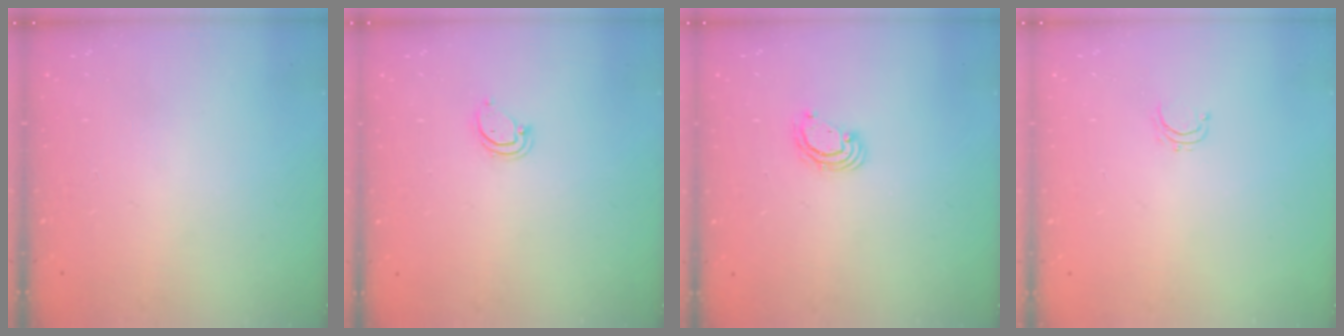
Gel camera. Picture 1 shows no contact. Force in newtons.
{"total": 3.6, "press": 3.6, "slide": 0.2}
{"total": 3.8, "press": 3.8, "slide": 0.2}
{"total": 3.7, "press": 3.7, "slide": 0.3}